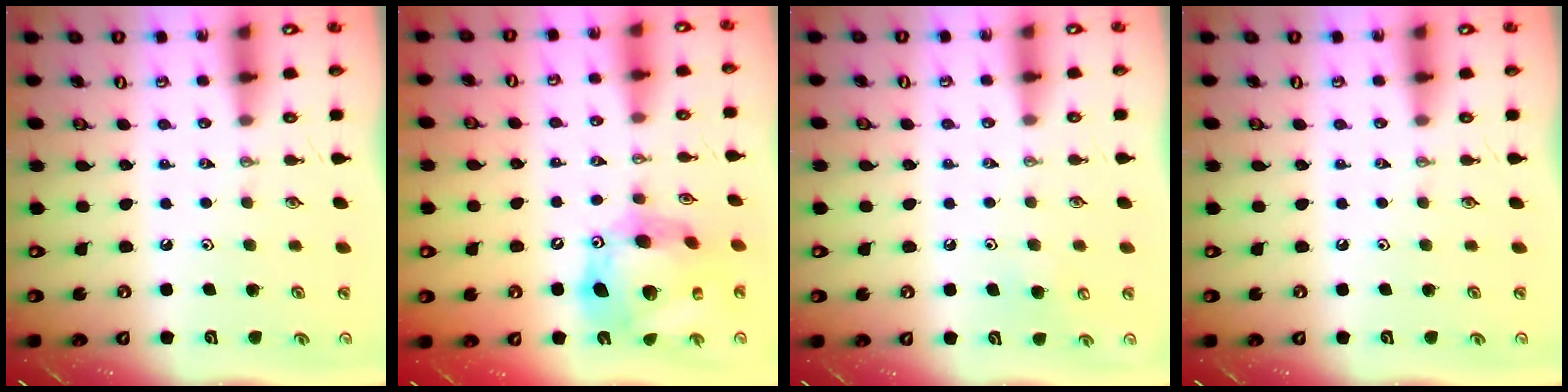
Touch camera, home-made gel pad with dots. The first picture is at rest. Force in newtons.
{"total": 19.0, "press": 18.9, "slide": 1.8}
{"total": 4.5, "press": 4.5, "slide": 0.9}
{"total": 0.0}